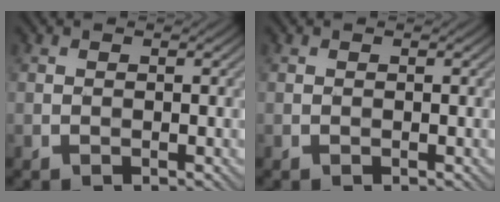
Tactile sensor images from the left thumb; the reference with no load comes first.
{"total": 0.0}